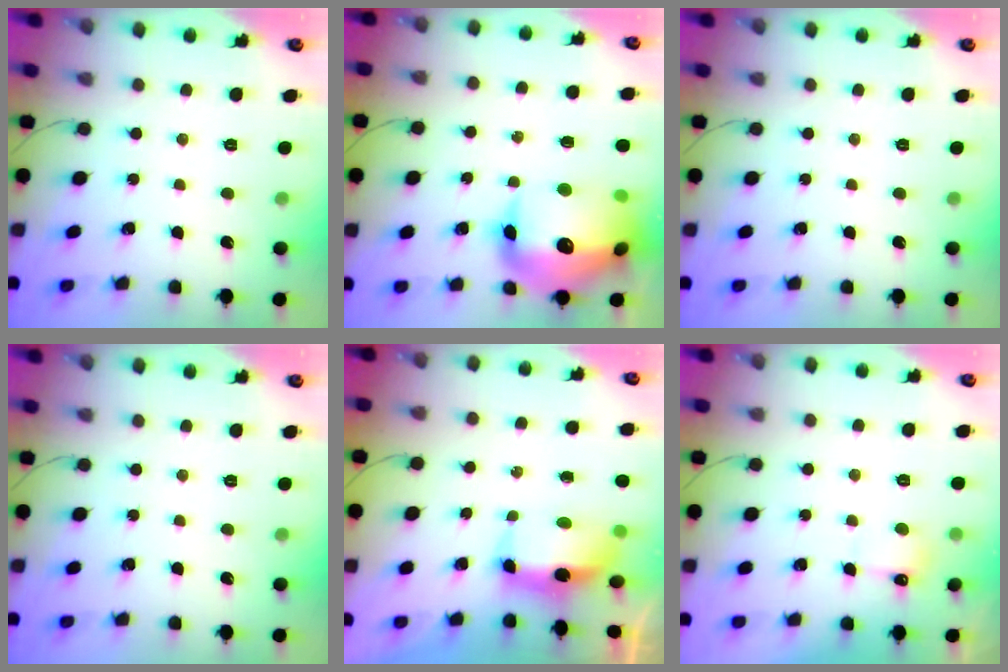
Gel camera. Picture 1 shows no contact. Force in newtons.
{"total": 24.9, "press": 24.4, "slide": 5.1}
{"total": 0.0}
{"total": 0.0}
{"total": 7.1, "press": 7.0, "slide": 1.1}
{"total": 4.8, "press": 4.7, "slide": 0.9}